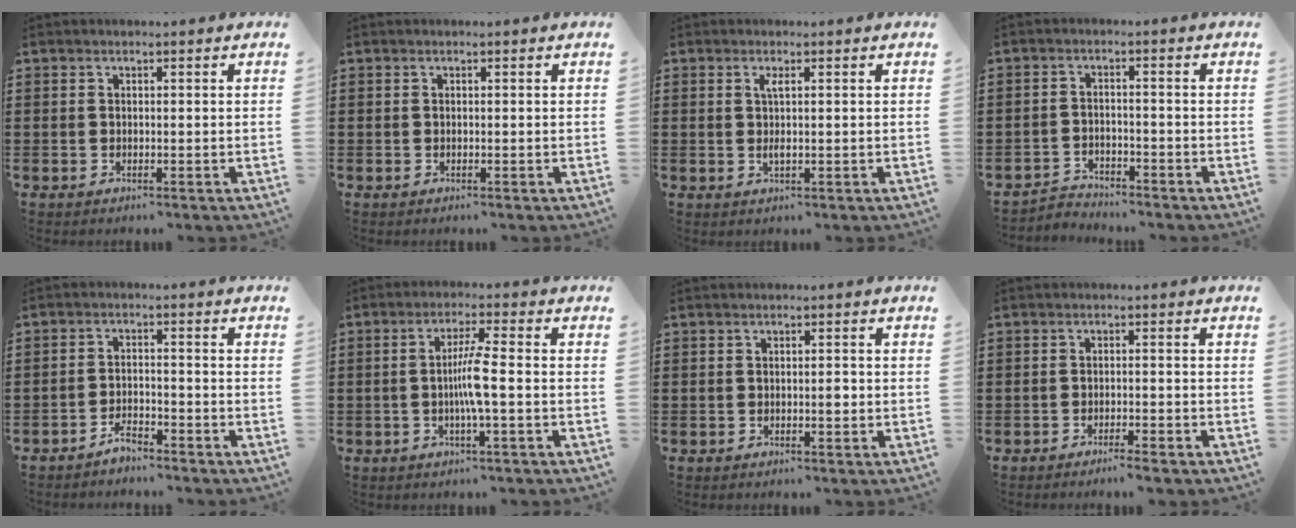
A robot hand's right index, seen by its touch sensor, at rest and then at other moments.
{"total": 0.0}
{"total": 1.8, "force": [0.3, 0.3, 1.8], "torque": [-0.034, -0.001, 0.004]}
{"total": 2.6, "force": [-2.6, 0.5, -0.2], "torque": [-0.006, 0.000, -0.057]}
{"total": 2.8, "force": [-2.7, 0.4, 0.6], "torque": [-0.016, 0.007, -0.055]}
{"total": 5.1, "force": [-0.8, -0.1, 5.0], "torque": [-0.096, -0.008, -0.021]}
{"total": 1.4, "force": [-0.2, 0.4, 1.3], "torque": [-0.023, -0.001, -0.005]}
{"total": 1.8, "force": [-1.6, -0.2, 0.8], "torque": [-0.015, 0.001, -0.030]}